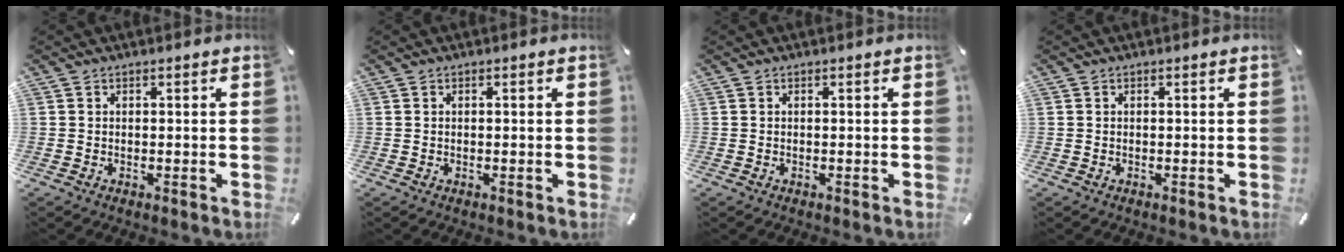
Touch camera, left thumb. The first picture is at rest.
{"total": 0.0}
{"total": 0.0}
{"total": 0.0}